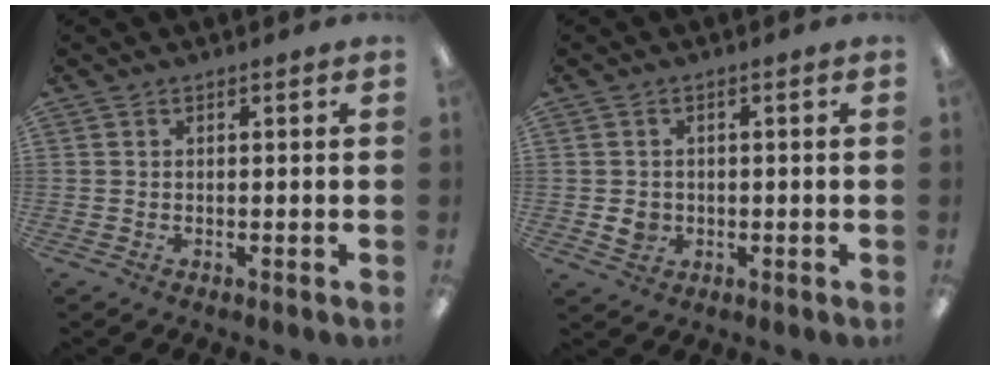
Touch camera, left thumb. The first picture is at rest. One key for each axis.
{"total": 3.1, "fx": -0.2, "fy": 2.8, "fz": 1.4, "tx": -0.016, "ty": 0.002, "tz": -0.004}